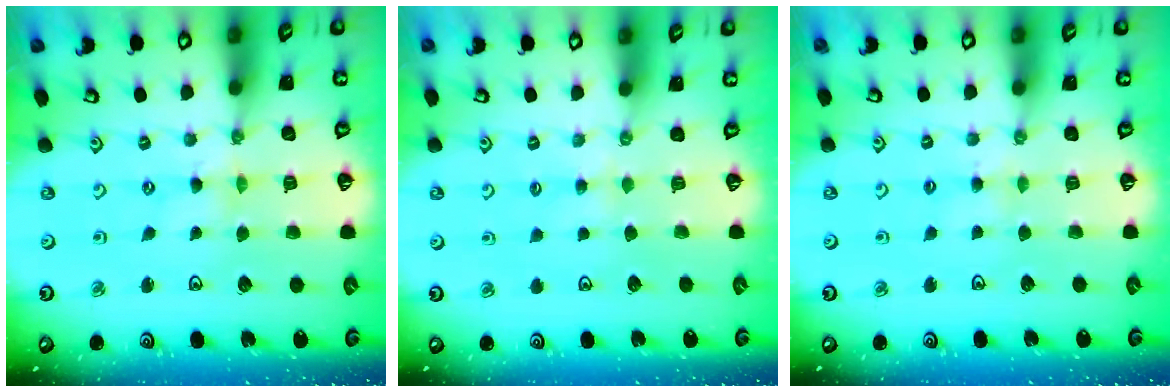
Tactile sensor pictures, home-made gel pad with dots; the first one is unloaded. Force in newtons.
{"total": 2.1, "press": 2.1, "slide": 0.4}
{"total": 3.5, "press": 3.5, "slide": 0.4}